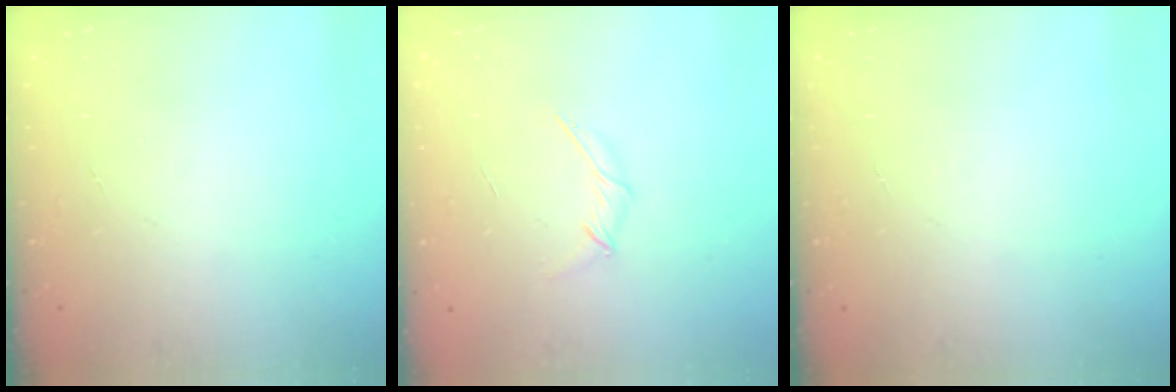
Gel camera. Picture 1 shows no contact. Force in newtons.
{"total": 3.1, "press": 3.0, "slide": 0.8}
{"total": 0.0}